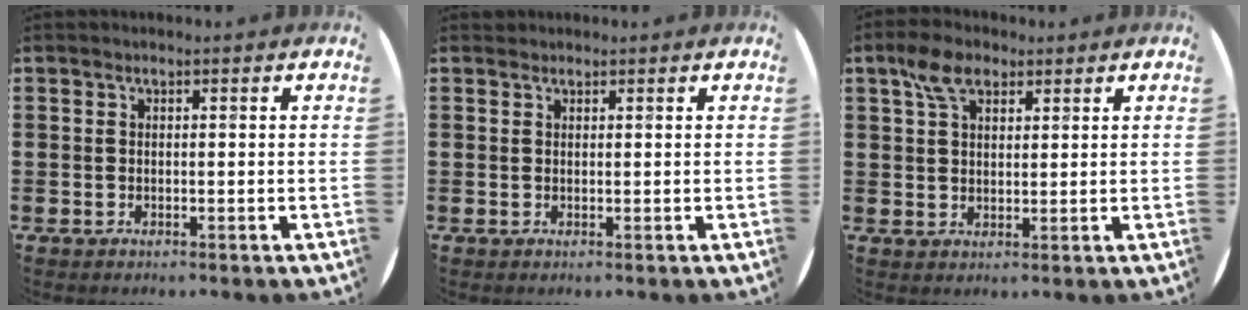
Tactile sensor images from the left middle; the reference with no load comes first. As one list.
[{"total": 0.6, "force": [0.5, 0.2, -0.1], "torque": [0.003, 0.004, 0.010]}, {"total": 5.2, "force": [3.2, 2.9, 2.8], "torque": [-0.056, 0.009, 0.058]}]